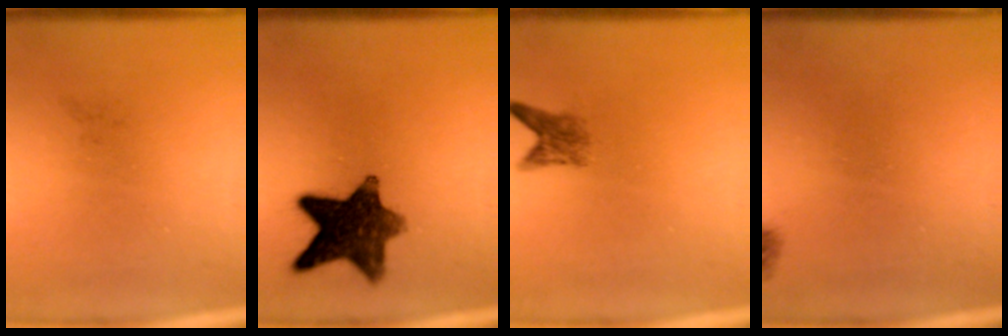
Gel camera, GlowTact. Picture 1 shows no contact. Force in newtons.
{"total": 11.3}
{"total": 2.3}
{"total": 1.0}